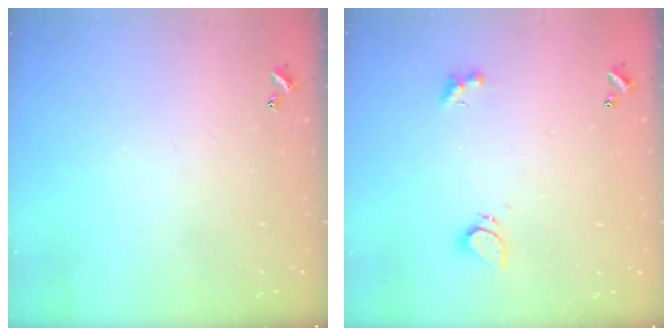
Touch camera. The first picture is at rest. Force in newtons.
{"total": 4.0, "press": 3.9, "slide": 0.7}